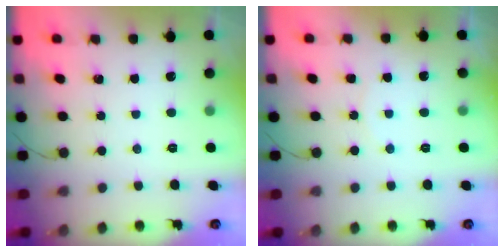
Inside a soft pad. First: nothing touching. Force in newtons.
{"total": 2.8, "press": 2.8, "slide": 0.6}